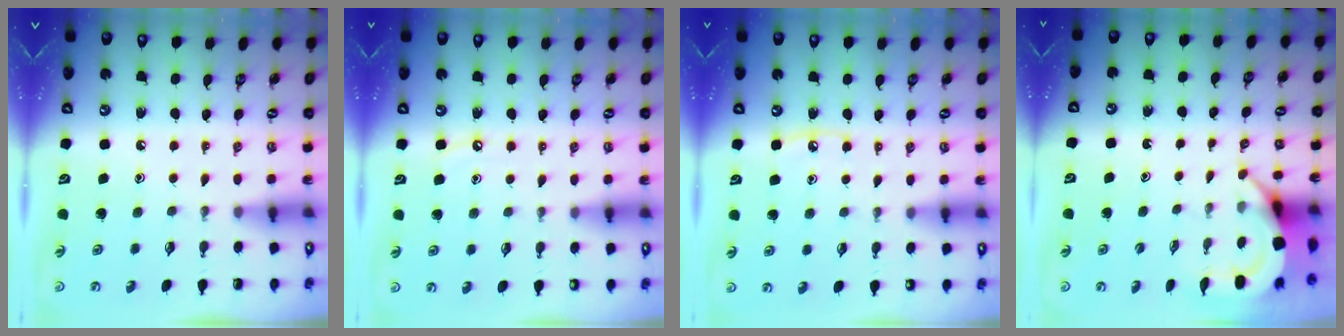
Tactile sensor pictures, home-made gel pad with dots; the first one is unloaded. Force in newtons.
{"total": 4.3, "press": 4.2, "slide": 0.6}
{"total": 4.7, "press": 4.6, "slide": 0.6}
{"total": 3.9, "press": 3.9, "slide": 0.1}